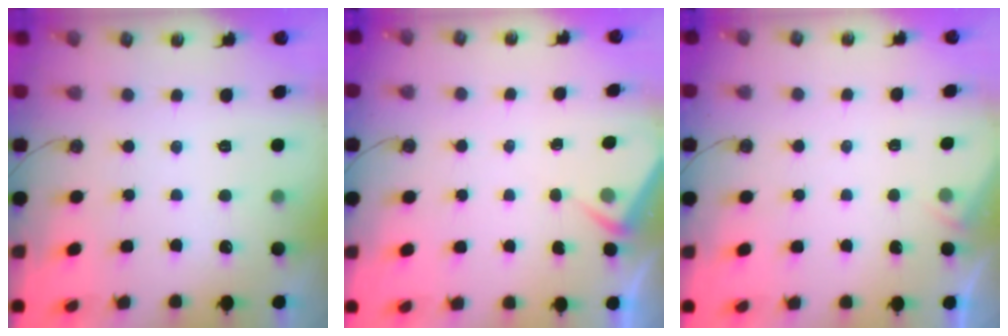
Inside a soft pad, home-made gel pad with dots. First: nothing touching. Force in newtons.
{"total": 3.7, "press": 3.7, "slide": 0.4}
{"total": 2.2, "press": 2.1, "slide": 0.4}